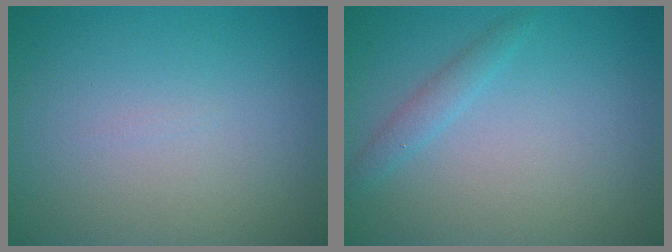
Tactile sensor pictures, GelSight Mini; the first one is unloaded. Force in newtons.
{"total": 1.5, "press": 1.5, "slide": 0.1}